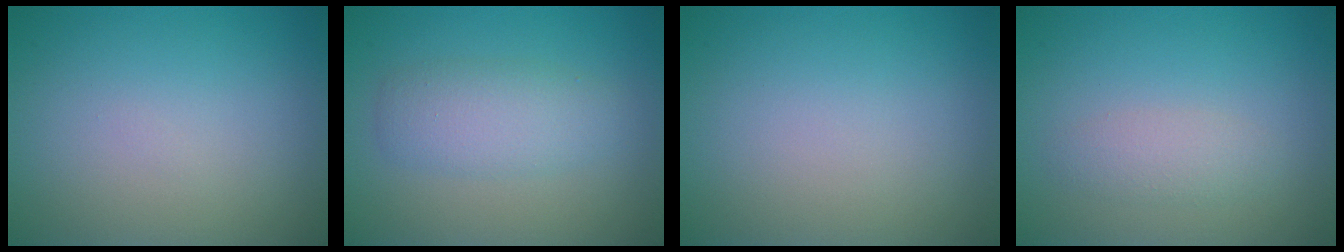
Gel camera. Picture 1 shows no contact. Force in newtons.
{"total": 2.3, "press": 2.3, "slide": 0.2}
{"total": 0.0}
{"total": 1.7, "press": 1.7, "slide": 0.1}